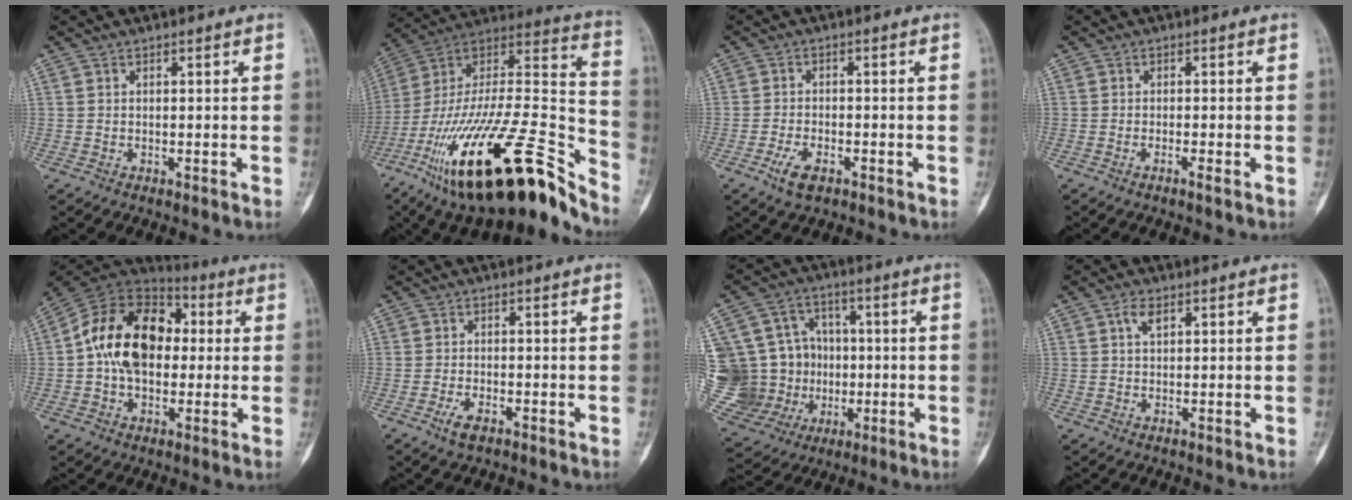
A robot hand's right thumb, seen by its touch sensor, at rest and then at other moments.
{"total": 36.5, "force": [-22.4, 10.5, 26.8], "torque": [-0.417, 0.066, -0.376]}
{"total": 4.4, "force": [-2.5, 2.0, 3.1], "torque": [-0.063, 0.008, -0.044]}
{"total": 1.1, "force": [-0.7, -0.1, 0.9], "torque": [-0.022, 0.001, -0.014]}
{"total": 18.6, "force": [1.1, 12.9, 13.4], "torque": [-0.202, 0.033, 0.009]}
{"total": 3.1, "force": [-1.8, 1.3, 2.2], "torque": [-0.047, 0.006, -0.034]}
{"total": 24.9, "force": [0.5, 21.0, 13.4], "torque": [-0.287, 0.044, 0.039]}
{"total": 2.6, "force": [1.1, 1.4, 1.9], "torque": [-0.034, 0.003, 0.020]}